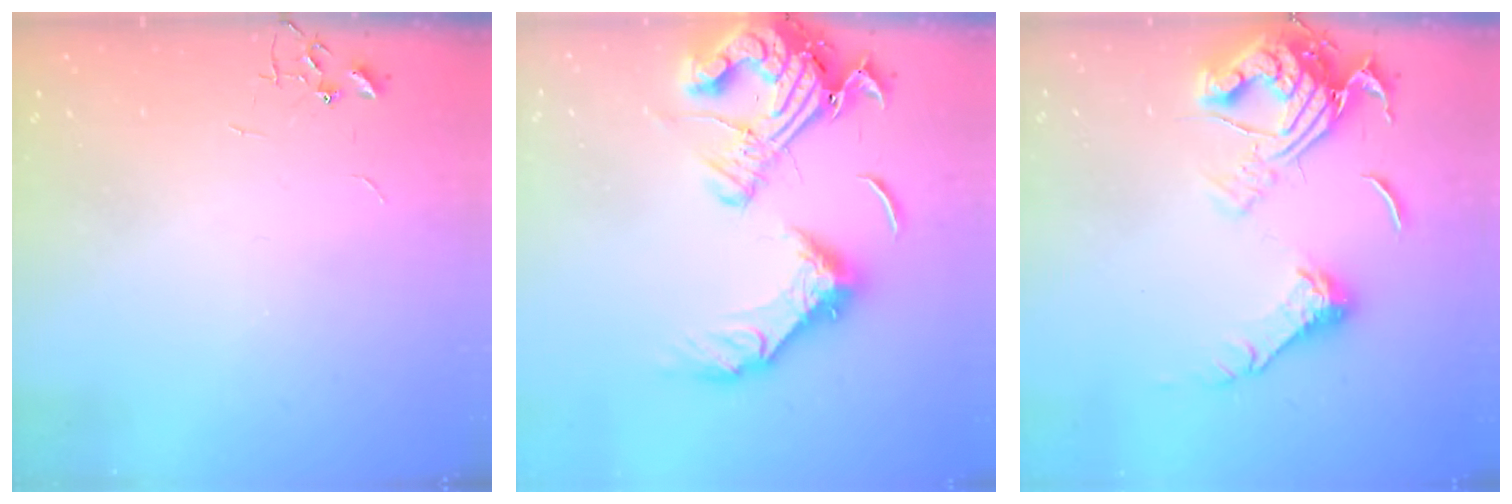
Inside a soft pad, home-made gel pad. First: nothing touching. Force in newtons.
{"total": 22.6, "press": 22.3, "slide": 3.7}
{"total": 16.8, "press": 16.7, "slide": 1.8}